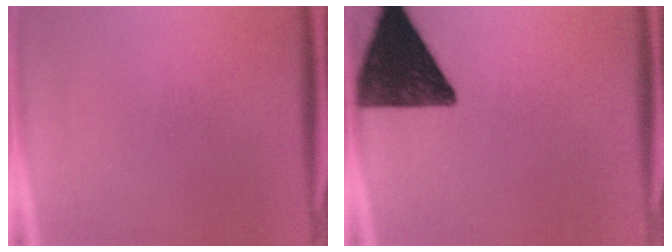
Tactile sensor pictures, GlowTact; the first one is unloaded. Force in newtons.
{"total": 14.1}